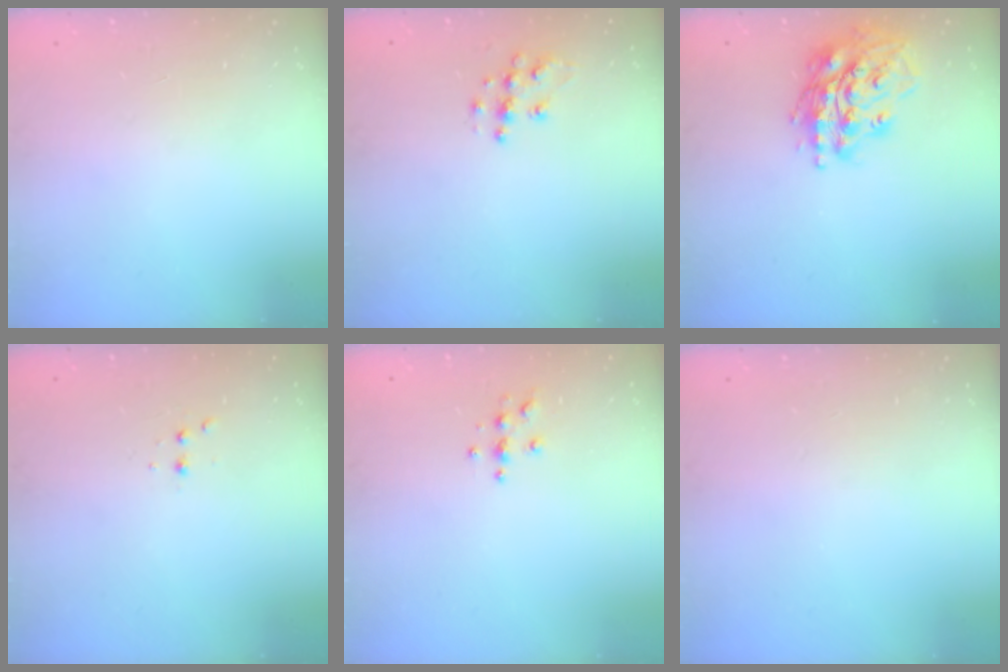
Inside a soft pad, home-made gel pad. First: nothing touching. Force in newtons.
{"total": 8.9, "press": 8.9, "slide": 0.5}
{"total": 17.6, "press": 17.4, "slide": 2.6}
{"total": 2.5, "press": 2.4, "slide": 0.5}
{"total": 4.0, "press": 3.9, "slide": 0.4}
{"total": 0.0}